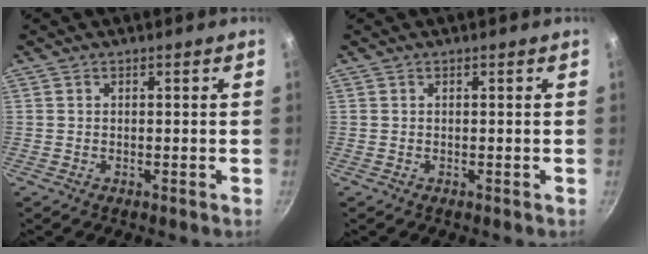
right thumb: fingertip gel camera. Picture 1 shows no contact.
{"total": 0.0}